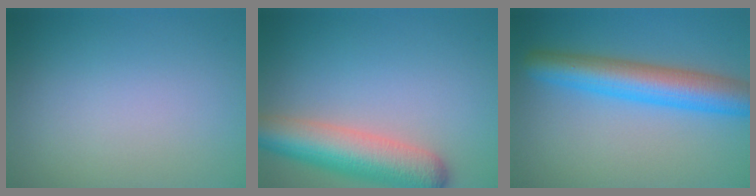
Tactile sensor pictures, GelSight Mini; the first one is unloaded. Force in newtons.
{"total": 7.0, "press": 7.0, "slide": 0.4}
{"total": 7.0, "press": 7.0, "slide": 0.2}